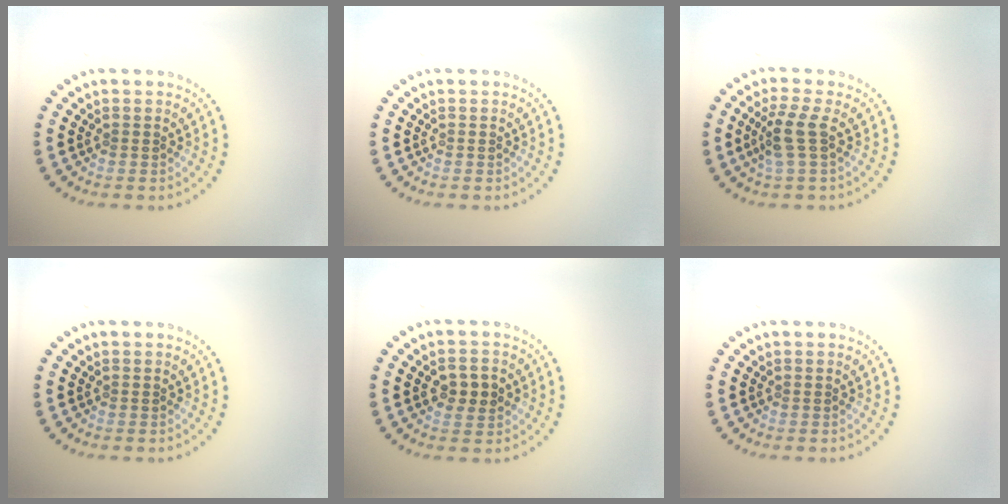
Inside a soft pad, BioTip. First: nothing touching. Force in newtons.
{"total": 0.0}
{"total": 2.6, "press": 2.1, "slide": 1.6}
{"total": 0.0}
{"total": 2.7, "press": 2.7, "slide": 0.1}
{"total": 0.0}